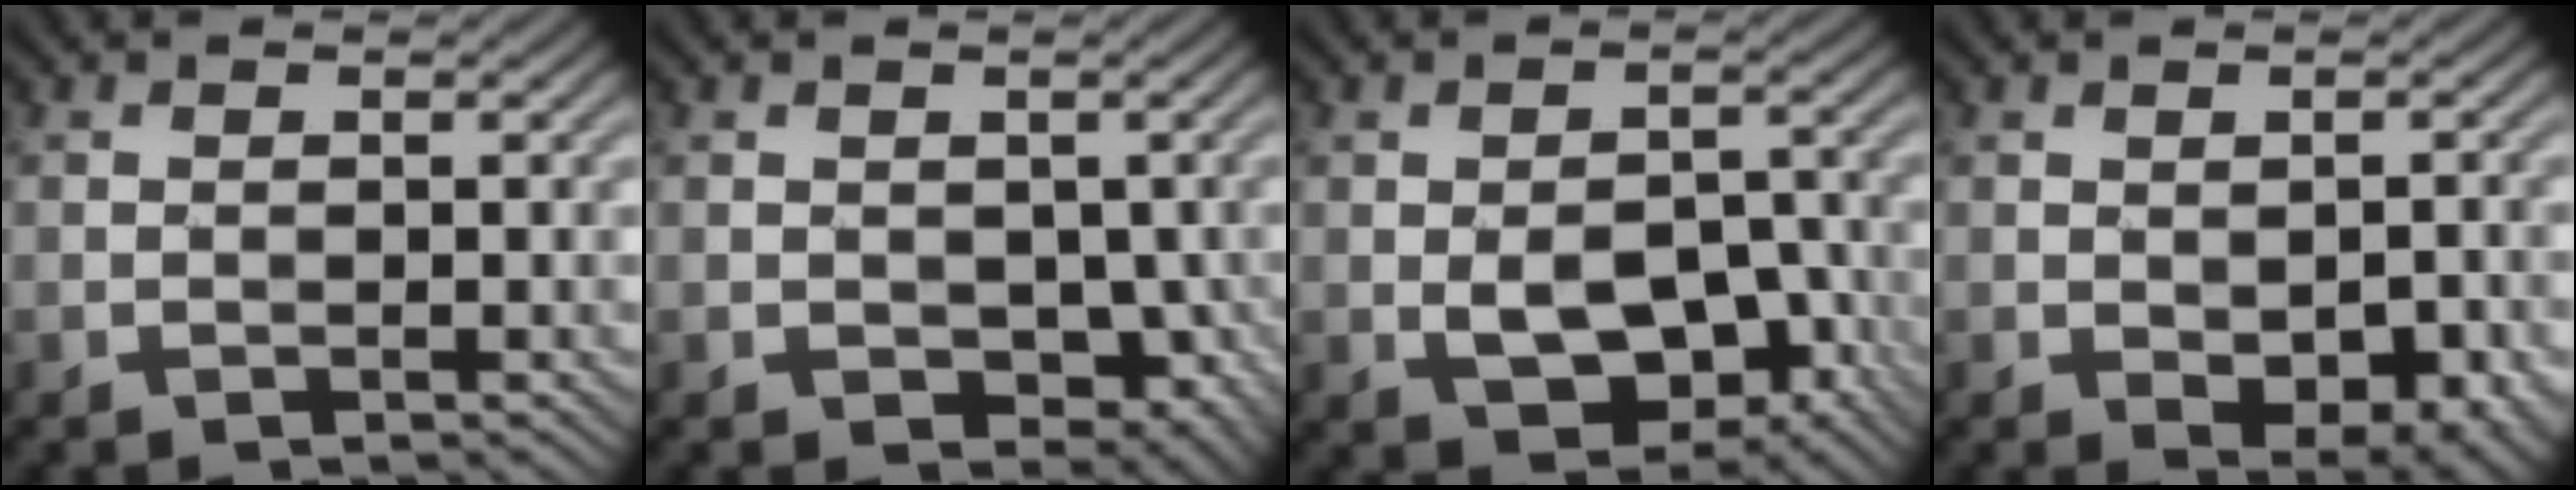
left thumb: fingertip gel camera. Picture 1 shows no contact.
{"total": 5.0, "force": [-0.7, 3.6, 3.4], "torque": [-0.056, -0.022, -0.007]}
{"total": 8.5, "force": [-2.8, 5.1, 6.2], "torque": [-0.101, -0.015, -0.039]}
{"total": 7.8, "force": [-3.0, 4.0, 6.0], "torque": [-0.091, -0.025, -0.021]}